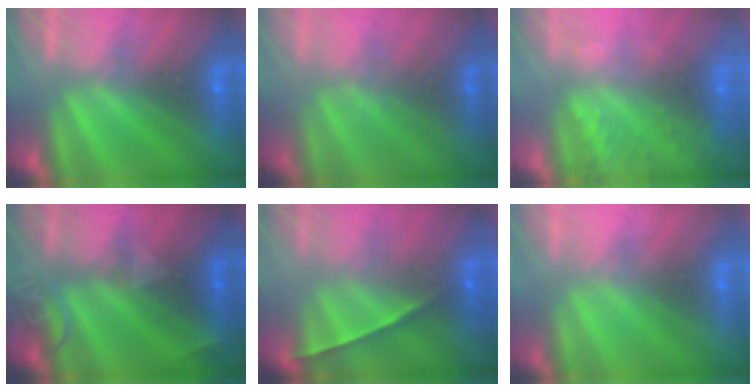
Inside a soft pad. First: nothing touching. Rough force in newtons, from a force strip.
{"total": 1.6}
{"total": 7.6}
{"total": 2.2}
{"total": 1.1}
{"total": 2.1}